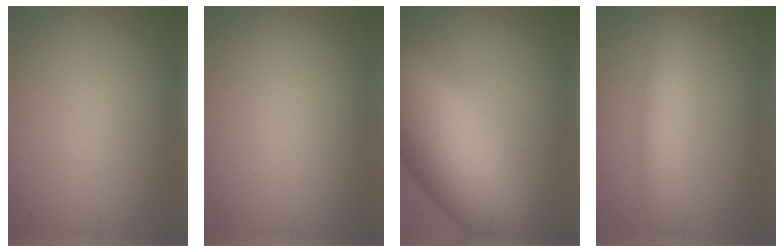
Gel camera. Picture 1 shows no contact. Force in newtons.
{"total": 0.0}
{"total": 15.0, "press": 15.0, "slide": 0.5}
{"total": 4.9, "press": 4.9, "slide": 0.1}